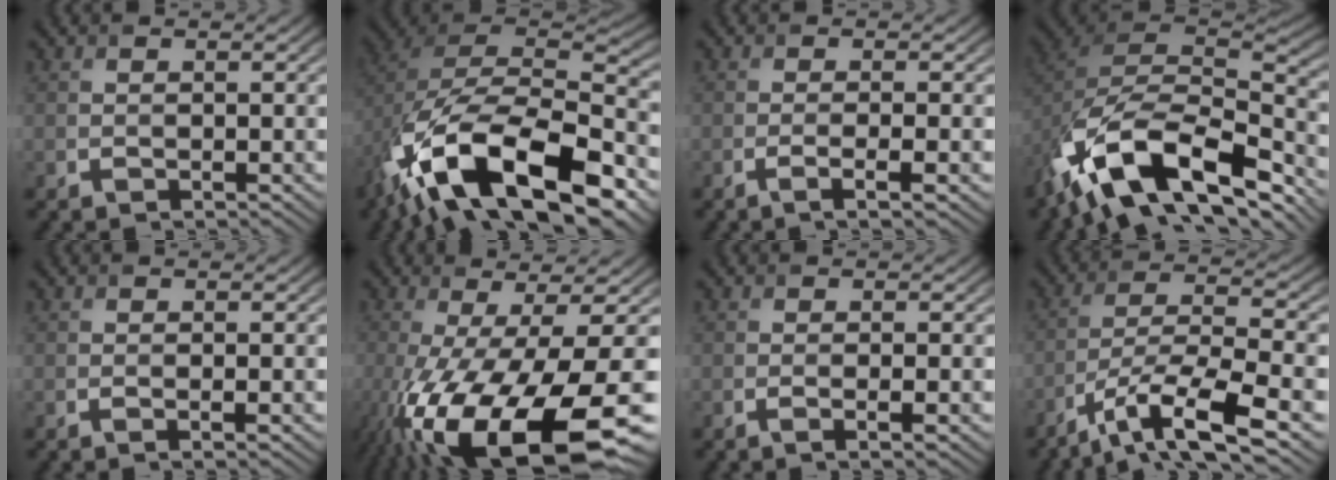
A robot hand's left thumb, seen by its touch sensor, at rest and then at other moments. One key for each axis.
{"total": 19.5, "fx": -9.9, "fy": 9.2, "fz": 14.0, "tx": -0.285, "ty": -0.028, "tz": -0.157}
{"total": 3.0, "fx": -1.0, "fy": 0.6, "fz": 2.7, "tx": -0.041, "ty": 0.002, "tz": -0.026}
{"total": 16.7, "fx": -10.3, "fy": 7.6, "fz": 10.8, "tx": -0.237, "ty": -0.017, "tz": -0.183}
{"total": 1.0, "fx": -0.1, "fy": 0.2, "fz": 1.0, "tx": -0.017, "ty": -0.001, "tz": -0.005}
{"total": 18.4, "fx": -7.7, "fy": 5.2, "fz": 15.9, "tx": -0.278, "ty": -0.046, "tz": -0.110}
{"total": 2.0, "fx": -0.3, "fy": 0.5, "fz": 1.9, "tx": -0.029, "ty": -0.001, "tz": -0.009}
{"total": 11.7, "fx": -7.4, "fy": 2.8, "fz": 8.7, "tx": -0.159, "ty": -0.006, "tz": -0.133}